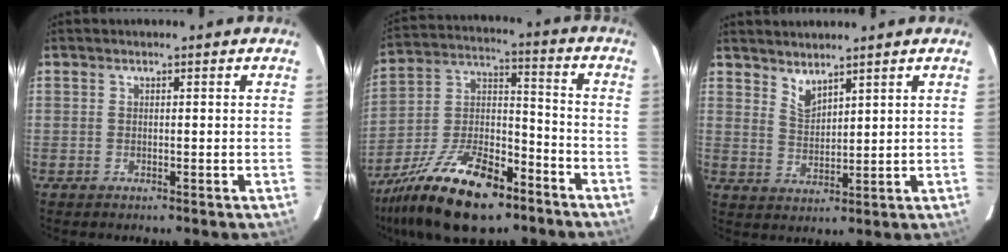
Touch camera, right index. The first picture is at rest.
{"total": 21.0, "force": [-13.3, 9.3, 13.2], "torque": [-0.267, -0.005, -0.230]}
{"total": 3.8, "force": [3.4, 0.9, 1.5], "torque": [-0.025, -0.006, 0.063]}